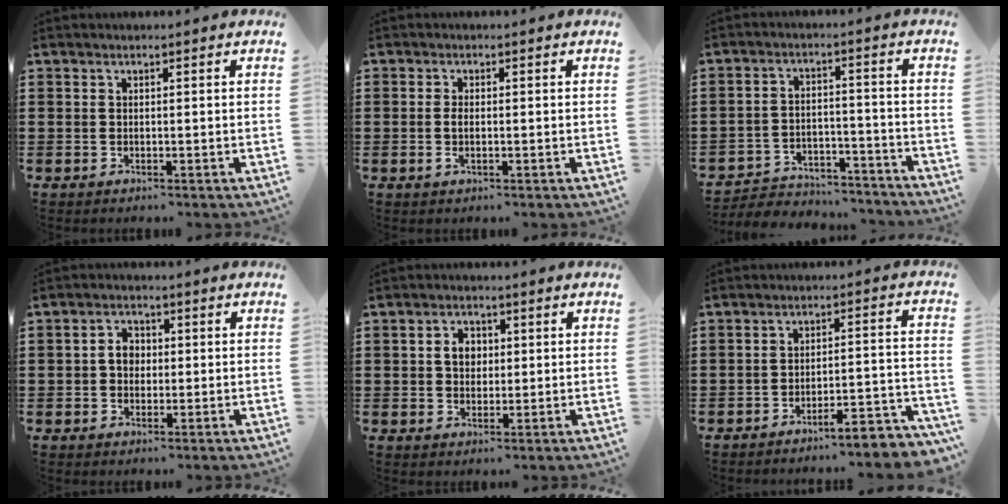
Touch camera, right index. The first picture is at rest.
{"total": 2.0, "force": [-0.3, 0.8, 1.9], "torque": [-0.051, -0.007, -0.010]}
{"total": 4.6, "force": [-4.5, 1.0, 0.3], "torque": [-0.009, 0.010, -0.092]}
{"total": 3.2, "force": [0.0, 2.4, 2.1], "torque": [-0.046, 0.011, -0.003]}
{"total": 3.5, "force": [0.4, 2.8, 2.1], "torque": [-0.050, 0.013, 0.005]}
{"total": 4.6, "force": [-4.3, -0.2, 1.7], "torque": [-0.032, -0.016, -0.087]}